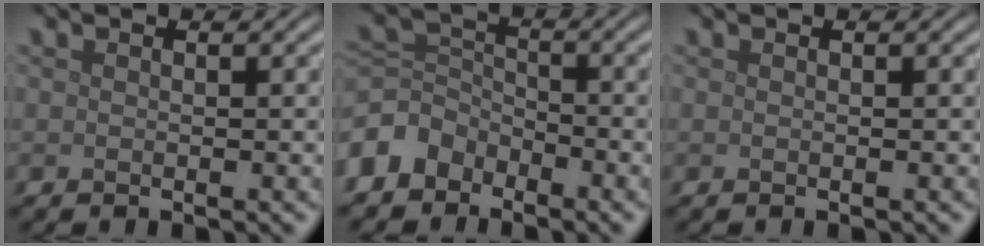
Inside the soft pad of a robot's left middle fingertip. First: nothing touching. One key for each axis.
{"total": 4.1, "fx": -2.9, "fy": 2.8, "fz": 1.0, "tx": -0.019, "ty": 0.004, "tz": -0.072}
{"total": 0.0}